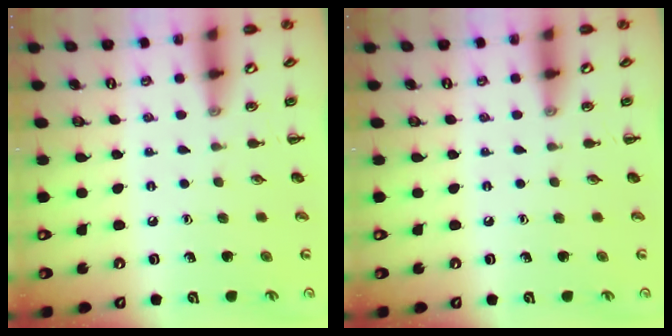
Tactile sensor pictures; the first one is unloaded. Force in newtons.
{"total": 0.0}